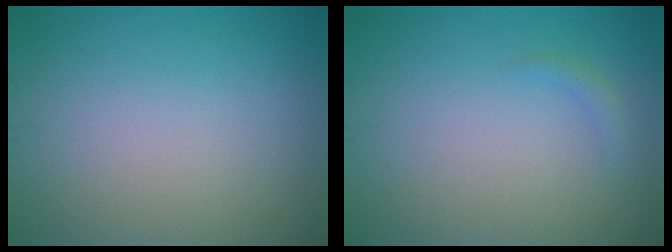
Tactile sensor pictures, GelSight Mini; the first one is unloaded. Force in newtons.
{"total": 0.8, "press": 0.8, "slide": 0.1}